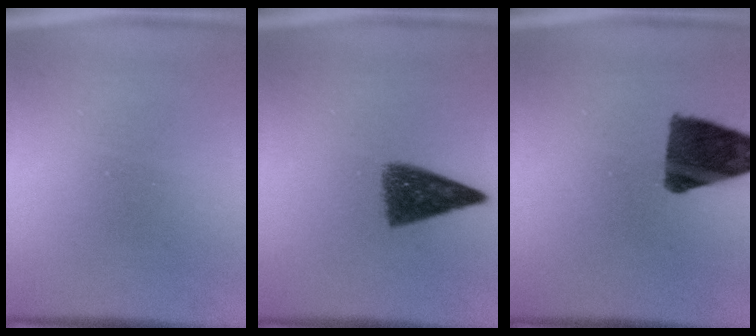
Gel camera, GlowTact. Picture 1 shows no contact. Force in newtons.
{"total": 7.4}
{"total": 10.8}